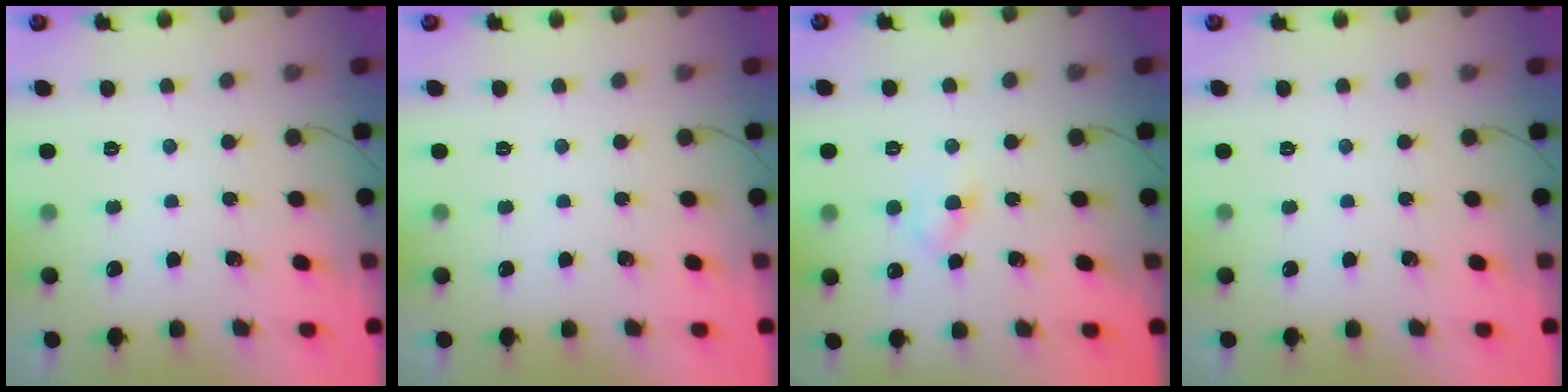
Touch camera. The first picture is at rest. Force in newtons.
{"total": 0.0}
{"total": 4.0, "press": 3.8, "slide": 1.2}
{"total": 0.0}